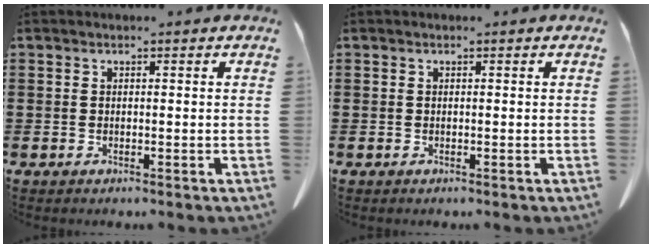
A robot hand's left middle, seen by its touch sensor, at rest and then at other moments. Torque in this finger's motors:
{"motor_torque": [-1.01, -1.13, 0.05, -0.01]}